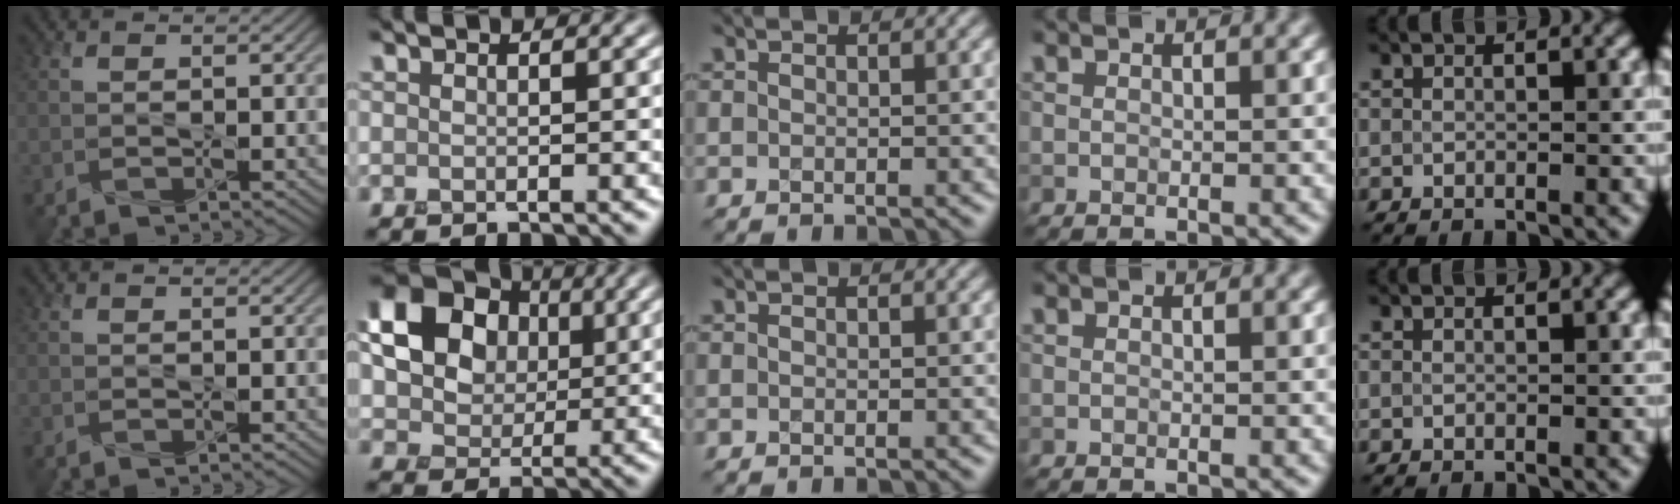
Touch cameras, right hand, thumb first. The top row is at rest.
{"index": {"total": 13.0, "force": [3.0, 10.9, 6.3], "torque": [-0.152, 0.026, 0.058]}}